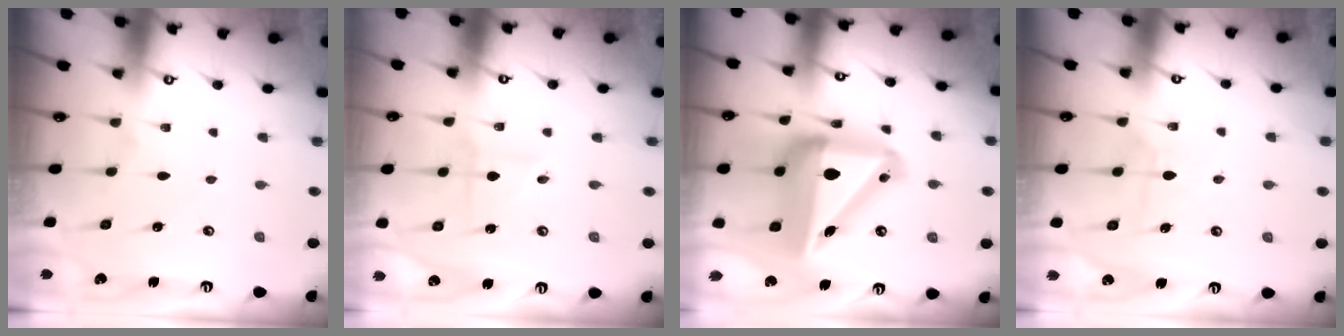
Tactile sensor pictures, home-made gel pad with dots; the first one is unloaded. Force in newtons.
{"total": 2.3, "press": 2.3, "slide": 0.1}
{"total": 21.7, "press": 21.4, "slide": 3.5}
{"total": 6.3, "press": 6.2, "slide": 0.7}